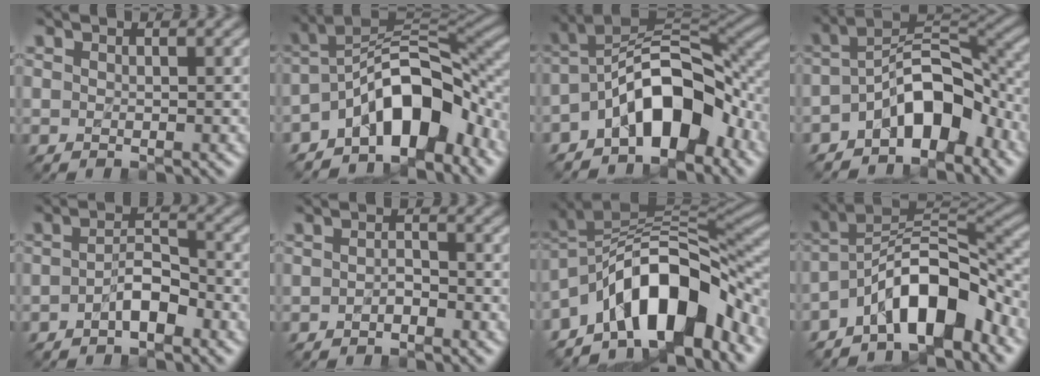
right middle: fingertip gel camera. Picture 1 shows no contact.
{"total": 9.1, "force": [-5.0, 4.1, 6.5], "torque": [-0.081, 0.018, -0.099]}
{"total": 8.8, "force": [-4.4, 4.2, 6.5], "torque": [-0.082, 0.019, -0.089]}
{"total": 7.5, "force": [-4.1, 3.6, 5.1], "torque": [-0.064, 0.014, -0.085]}
{"total": 2.8, "force": [-1.4, 1.2, 2.2], "torque": [-0.038, 0.009, -0.030]}
{"total": 1.1, "force": [-0.7, 0.6, 0.7], "torque": [-0.014, 0.003, -0.015]}
{"total": 11.7, "force": [-6.0, 5.2, 8.5], "torque": [-0.113, 0.015, -0.114]}
{"total": 8.3, "force": [-4.8, 3.1, 6.1], "torque": [-0.085, 0.016, -0.093]}